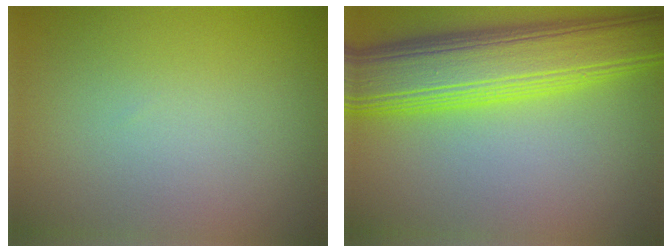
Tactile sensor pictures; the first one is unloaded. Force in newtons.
{"total": 9.6, "press": 9.6, "slide": 0.3}